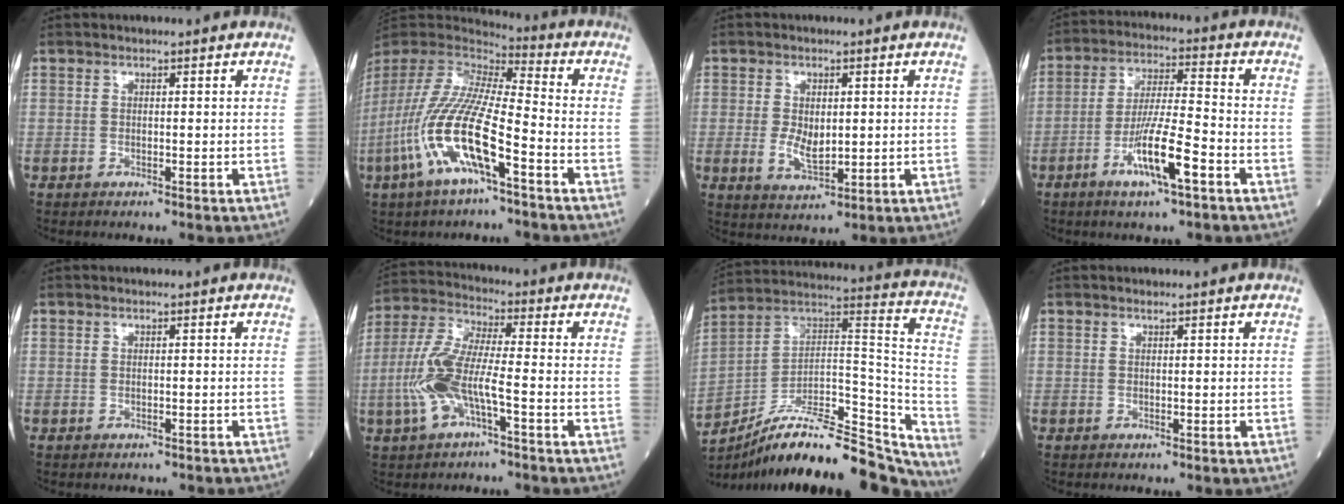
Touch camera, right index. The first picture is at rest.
{"total": 17.5, "force": [-7.2, 3.2, 15.6], "torque": [-0.346, -0.024, -0.139]}
{"total": 4.8, "force": [0.0, 2.4, 4.2], "torque": [-0.074, -0.006, 0.007]}
{"total": 10.3, "force": [-4.7, 0.8, 9.1], "torque": [-0.172, -0.007, -0.087]}
{"total": 1.6, "force": [-1.4, 0.7, 0.2], "torque": [-0.006, 0.000, -0.018]}
{"total": 10.2, "force": [-3.2, 2.2, 9.5], "torque": [-0.221, 0.010, -0.063]}
{"total": 27.4, "force": [-23.6, 5.6, 12.7], "torque": [-0.155, 0.036, -0.361]}
{"total": 0.0}